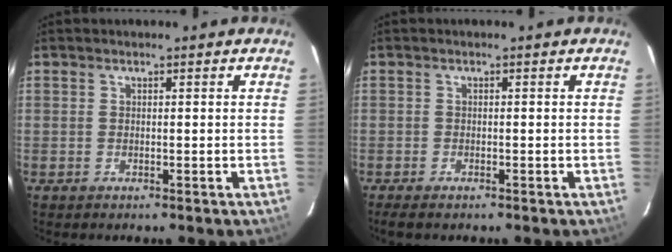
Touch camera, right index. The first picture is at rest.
{"total": 2.7, "force": [-2.2, 0.8, 1.5], "torque": [-0.035, -0.010, -0.039]}